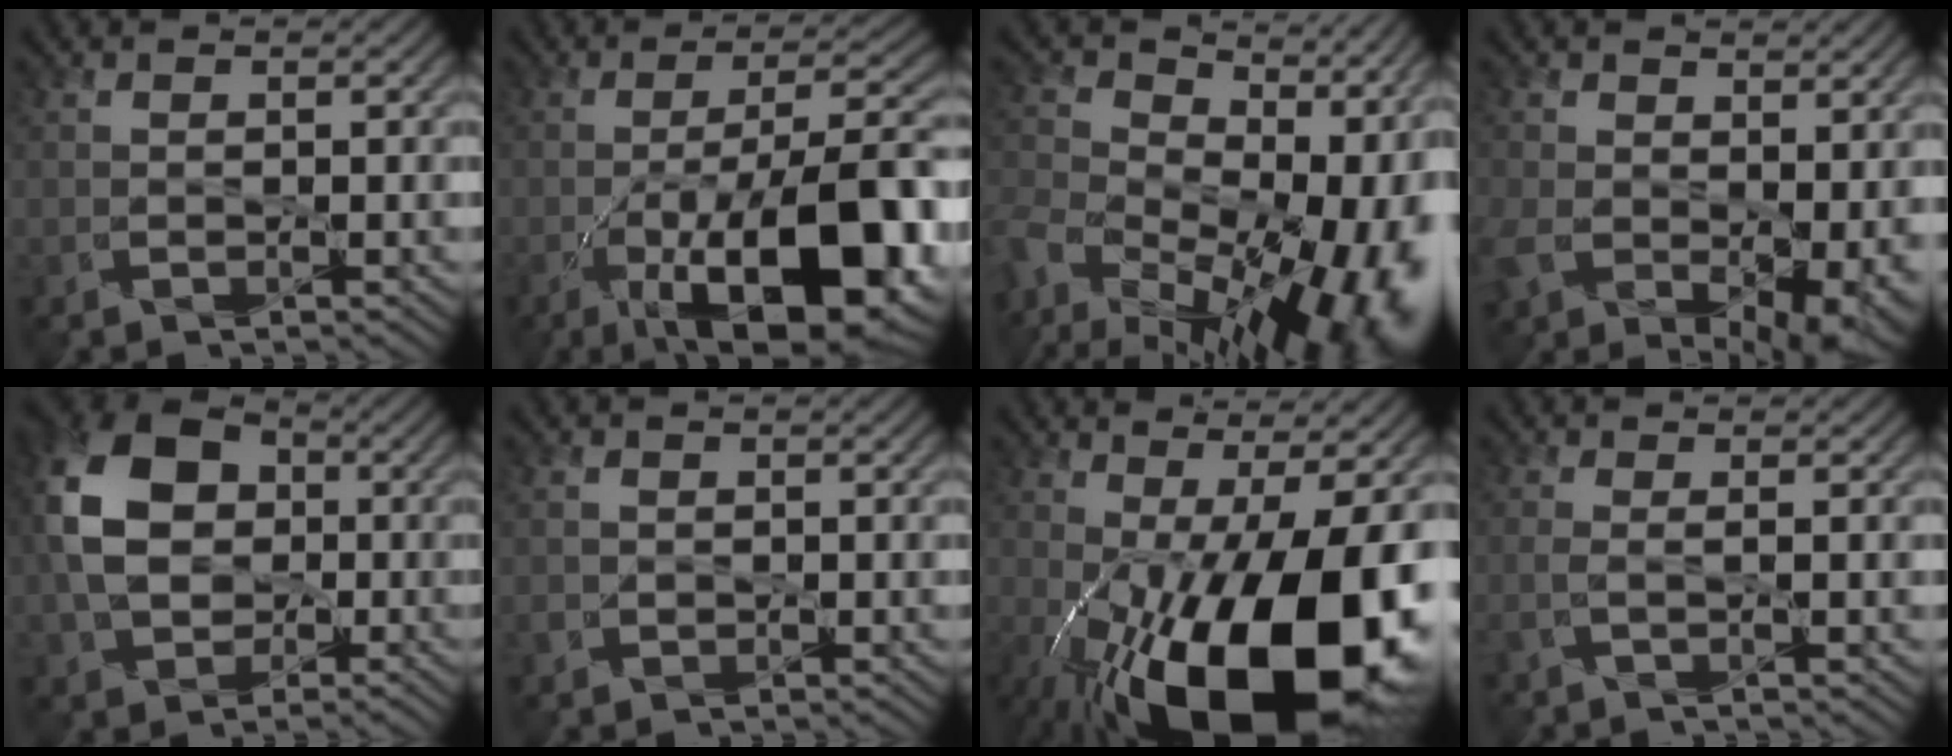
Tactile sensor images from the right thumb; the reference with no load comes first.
{"total": 18.0, "force": [-7.9, 6.9, 14.6], "torque": [-0.210, -0.003, -0.120]}
{"total": 19.3, "force": [-6.4, 13.2, 12.5], "torque": [-0.195, -0.002, -0.070]}
{"total": 11.0, "force": [-1.2, 7.4, 8.0], "torque": [-0.184, -0.039, -0.002]}
{"total": 12.1, "force": [0.2, 9.4, 7.6], "torque": [-0.173, 0.003, 0.001]}
{"total": 0.9, "force": [-0.2, 0.8, -0.3], "torque": [0.009, 0.002, -0.008]}
{"total": 20.0, "force": [-6.8, 9.5, 16.3], "torque": [-0.281, -0.053, -0.082]}
{"total": 0.9, "force": [-0.3, 0.0, 0.9], "torque": [-0.017, 0.003, -0.016]}